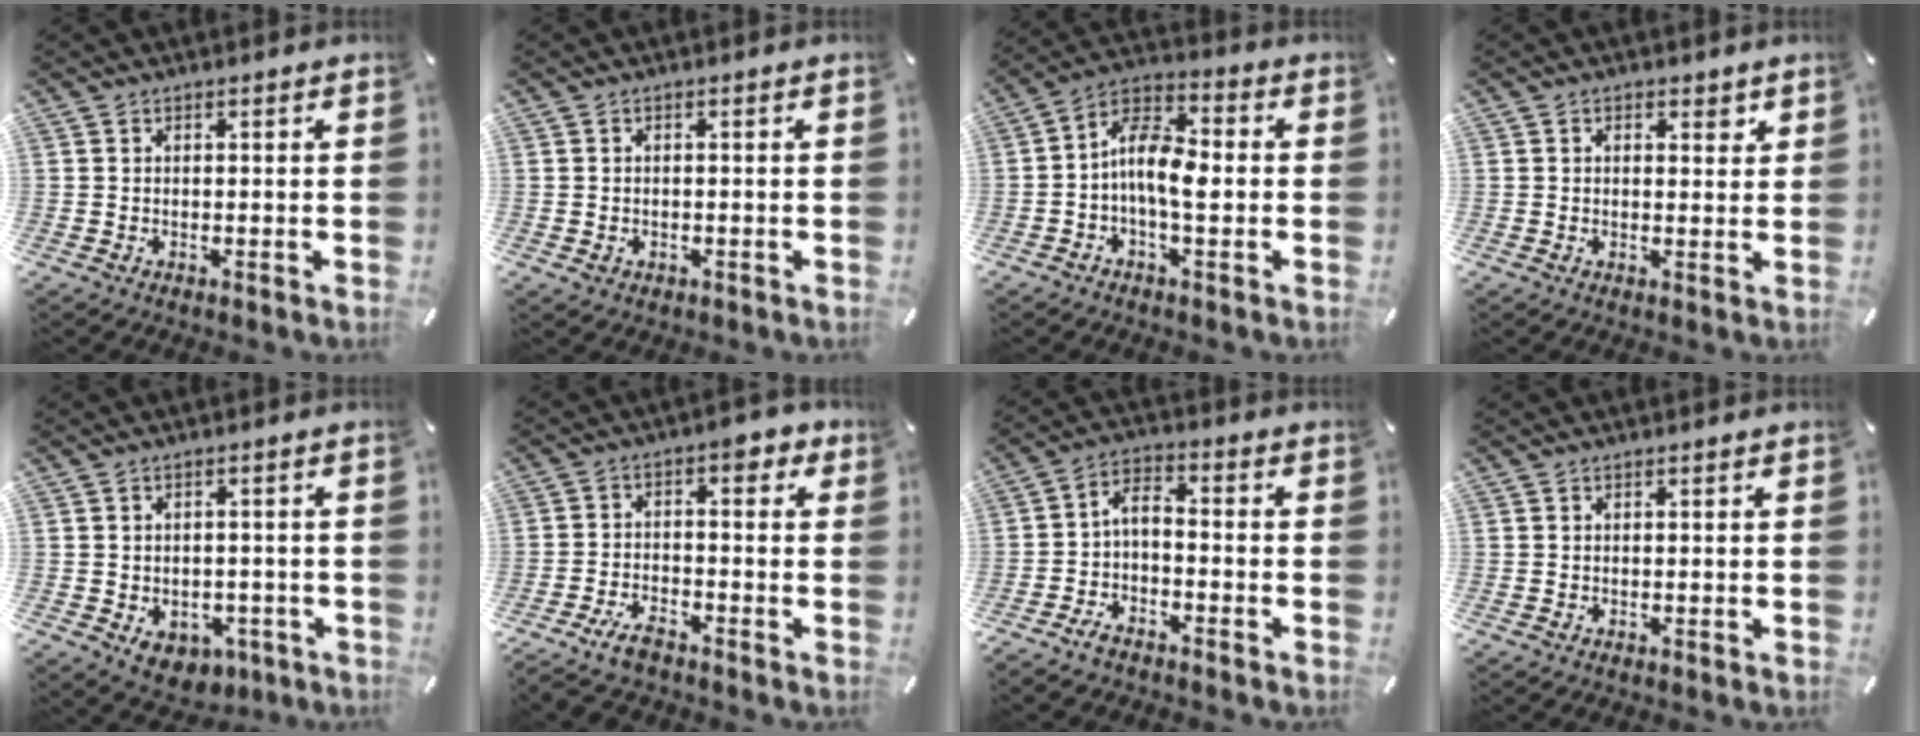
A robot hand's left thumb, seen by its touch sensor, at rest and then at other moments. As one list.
[{"total": 1.4, "force": [-0.5, 1.1, 0.7], "torque": [-0.012, 0.002, -0.010]}, {"total": 10.0, "force": [-1.9, 4.8, 8.6], "torque": [-0.176, 0.005, -0.034]}, {"total": 2.3, "force": [0.9, 1.4, 1.6], "torque": [-0.010, -0.005, 0.008]}, {"total": 5.6, "force": [-1.9, 4.5, 2.8], "torque": [-0.035, 0.009, -0.030]}, {"total": 7.6, "force": [-3.7, 4.2, 5.2], "torque": [-0.095, 0.016, -0.071]}, {"total": 4.1, "force": [-2.4, 1.9, 2.8], "torque": [-0.056, 0.010, -0.047]}, {"total": 0.0}]